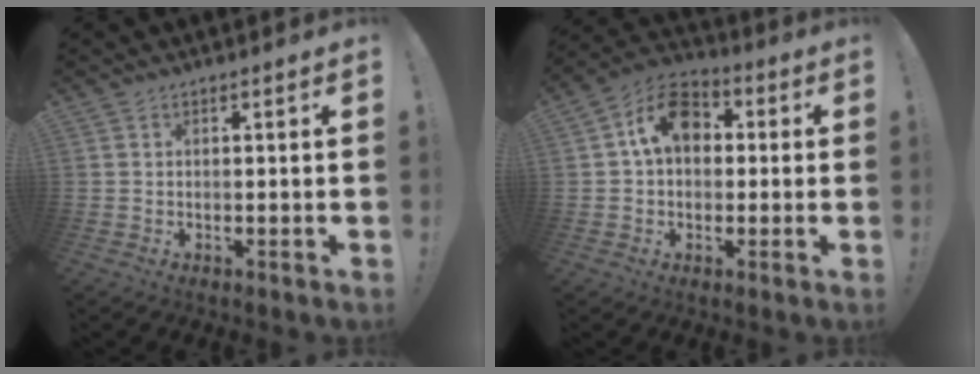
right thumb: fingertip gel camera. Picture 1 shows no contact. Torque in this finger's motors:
{"motor_torque": [-0.08, 0.47, 0.53, -0.38, 0.18]}